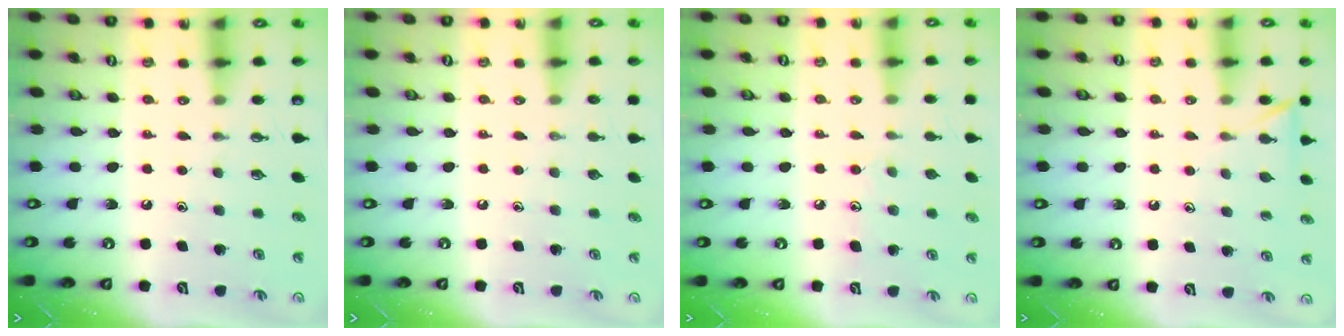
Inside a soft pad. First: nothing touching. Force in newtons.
{"total": 0.0}
{"total": 5.7, "press": 5.7, "slide": 0.5}
{"total": 5.3, "press": 5.2, "slide": 0.6}